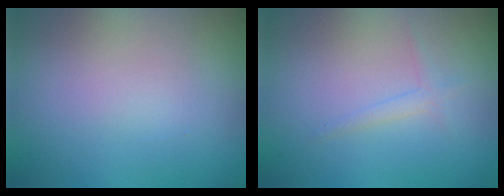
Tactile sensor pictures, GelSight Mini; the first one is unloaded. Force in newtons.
{"total": 1.0, "press": 1.0, "slide": 0.1}